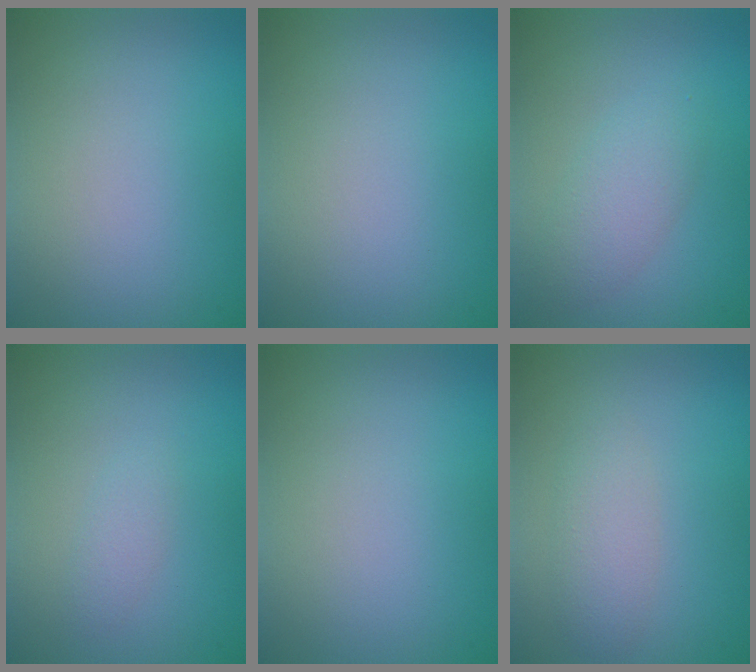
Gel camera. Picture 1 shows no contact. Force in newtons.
{"total": 0.0}
{"total": 2.8, "press": 2.8, "slide": 0.1}
{"total": 1.1, "press": 1.1, "slide": 0.1}
{"total": 0.0}
{"total": 2.1, "press": 2.1, "slide": 0.1}